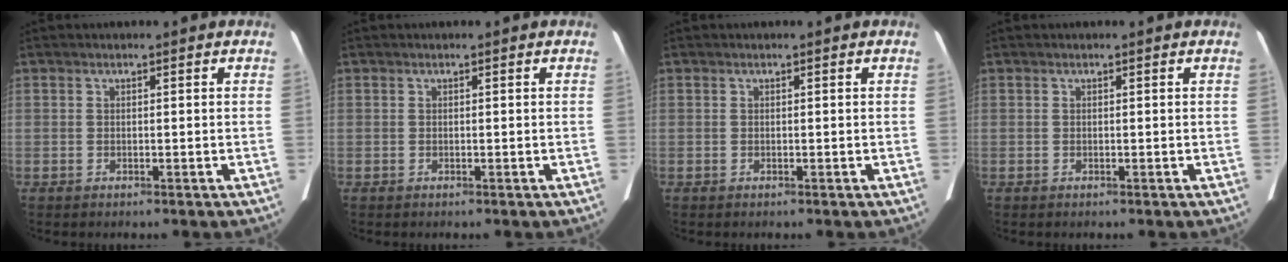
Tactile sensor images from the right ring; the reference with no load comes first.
{"total": 0.0}
{"total": 0.0}
{"total": 0.0}